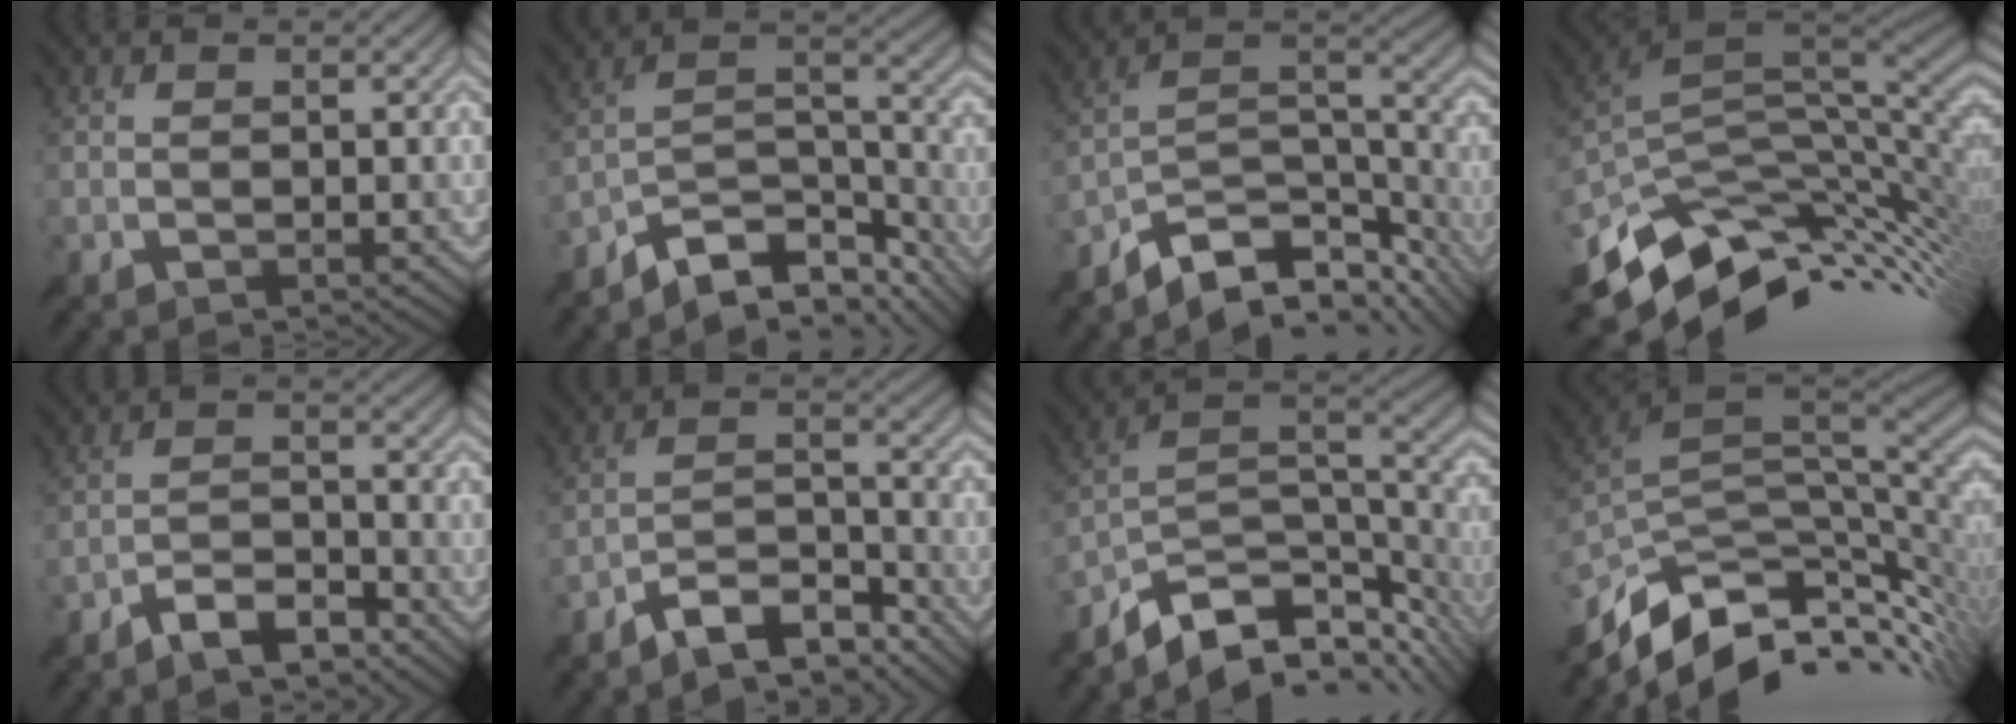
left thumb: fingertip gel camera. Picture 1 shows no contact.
{"total": 11.0, "force": [-8.7, 3.9, 5.5], "torque": [-0.078, -0.006, -0.160]}
{"total": 12.0, "force": [-9.0, 4.5, 6.4], "torque": [-0.104, -0.004, -0.150]}
{"total": 14.4, "force": [-4.0, 8.7, 10.7], "torque": [-0.223, -0.020, -0.066]}
{"total": 5.1, "force": [-4.2, 1.5, 2.4], "torque": [-0.039, 0.002, -0.082]}
{"total": 7.8, "force": [-6.6, 2.3, 3.5], "torque": [-0.058, 0.004, -0.125]}
{"total": 11.7, "force": [-8.0, 4.7, 7.1], "torque": [-0.127, -0.006, -0.129]}
{"total": 13.7, "force": [-5.0, 7.0, 10.6], "torque": [-0.225, -0.022, -0.079]}